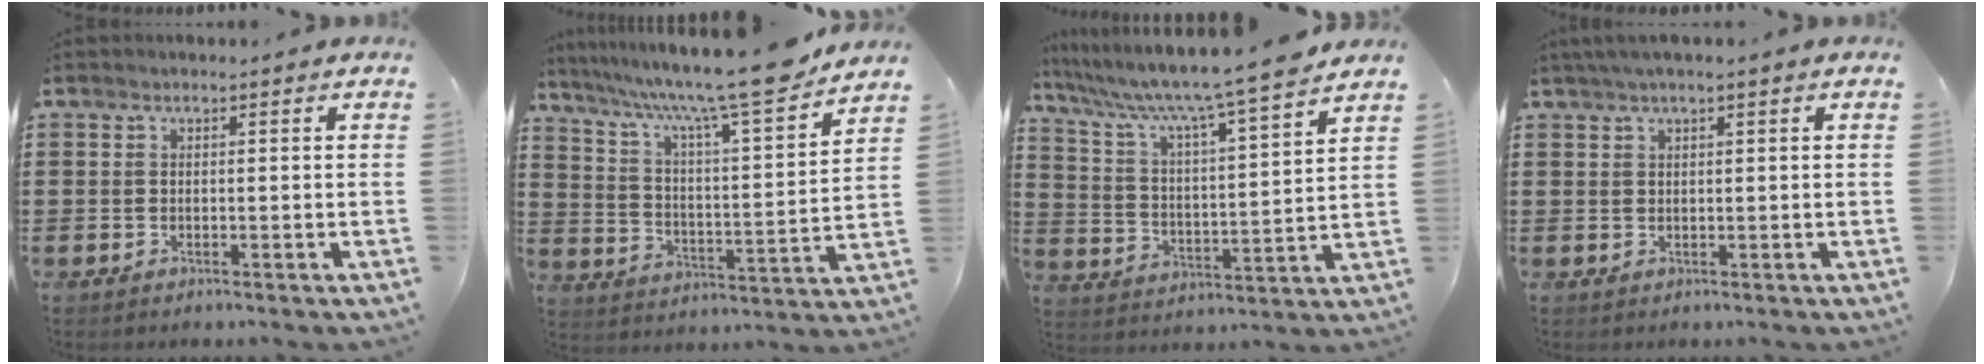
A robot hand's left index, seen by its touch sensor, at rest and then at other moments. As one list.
[{"total": 12.3, "force": [10.2, 0.1, 7.0], "torque": [-0.152, -0.067, 0.165]}, {"total": 7.8, "force": [6.7, -0.8, 3.8], "torque": [-0.106, -0.057, 0.104]}, {"total": 1.4, "force": [0.7, 0.0, 1.2], "torque": [-0.023, 0.000, 0.014]}]